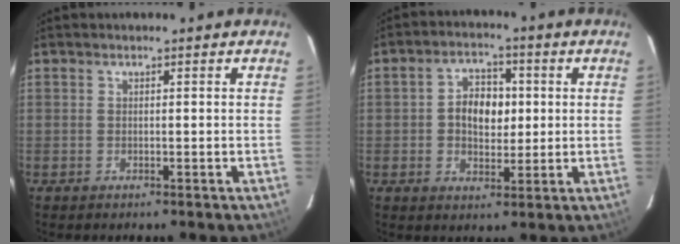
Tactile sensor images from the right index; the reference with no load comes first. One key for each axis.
{"total": 7.5, "fx": 0.6, "fy": 5.2, "fz": 5.3, "tx": -0.093, "ty": 0.018, "tz": 0.012}